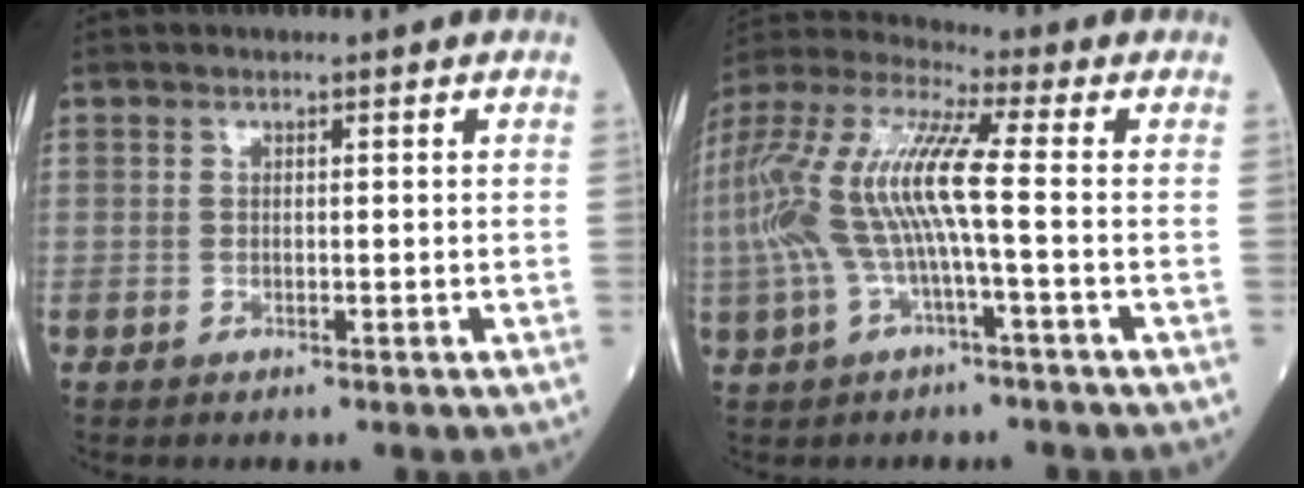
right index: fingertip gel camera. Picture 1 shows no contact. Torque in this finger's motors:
{"motor_torque": [2.14, 0.00, 0.86, 0.21]}